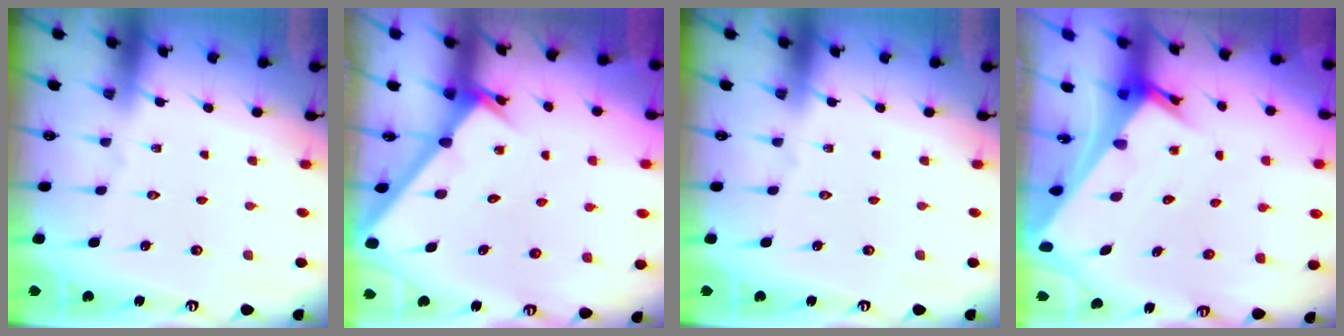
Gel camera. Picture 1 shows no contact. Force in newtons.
{"total": 2.6, "press": 2.6, "slide": 0.1}
{"total": 0.0}
{"total": 3.9, "press": 3.9, "slide": 0.4}